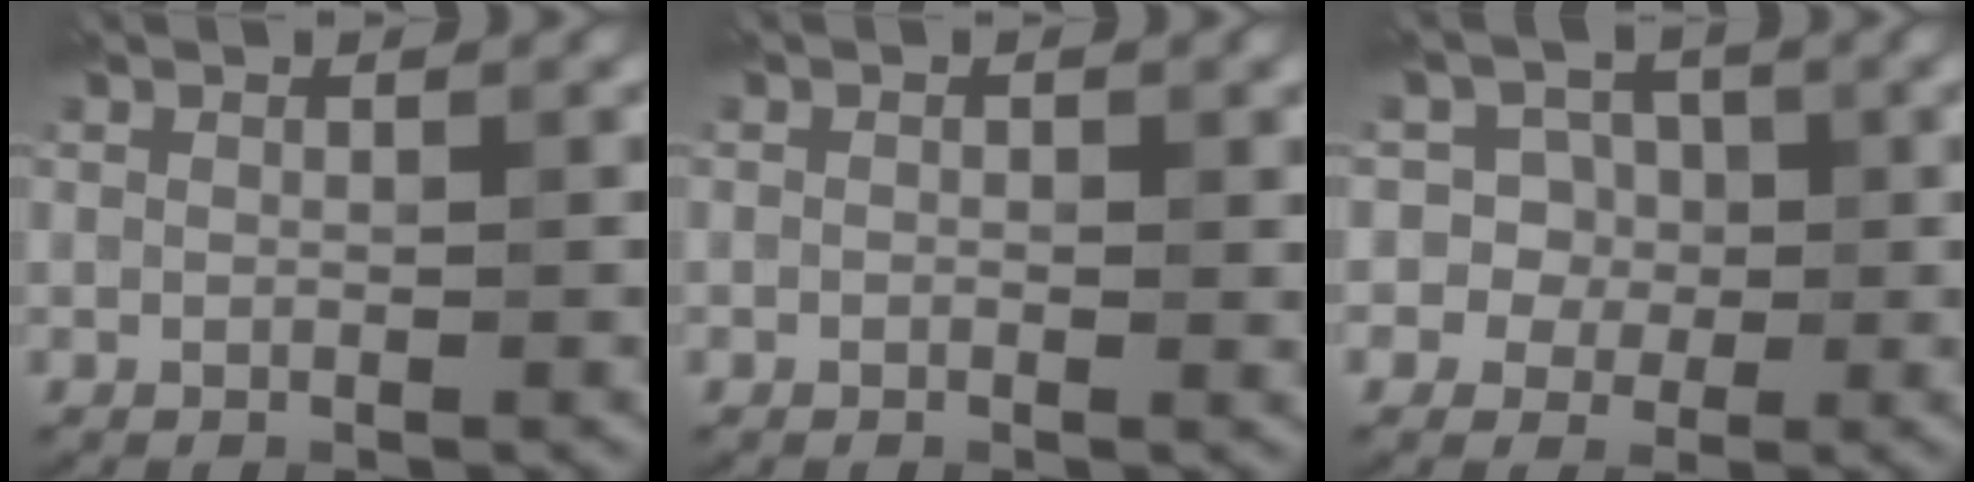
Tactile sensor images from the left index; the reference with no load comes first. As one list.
[{"total": 1.0, "force": [0.1, 0.6, 0.9], "torque": [-0.009, -0.003, 0.001]}, {"total": 5.6, "force": [0.9, 5.3, 1.3], "torque": [-0.008, 0.035, -0.007]}]